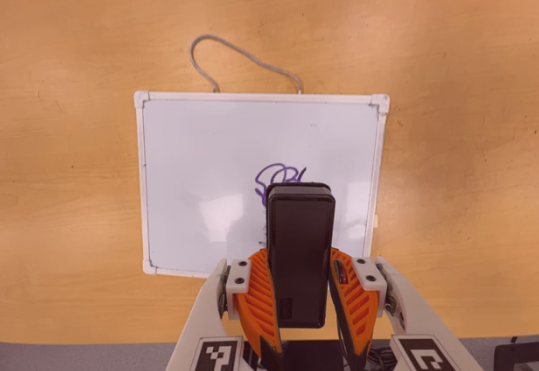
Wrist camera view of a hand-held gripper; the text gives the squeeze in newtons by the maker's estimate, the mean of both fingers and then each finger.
{"total": 8.9, "left": 6.6, "right": 11.3}